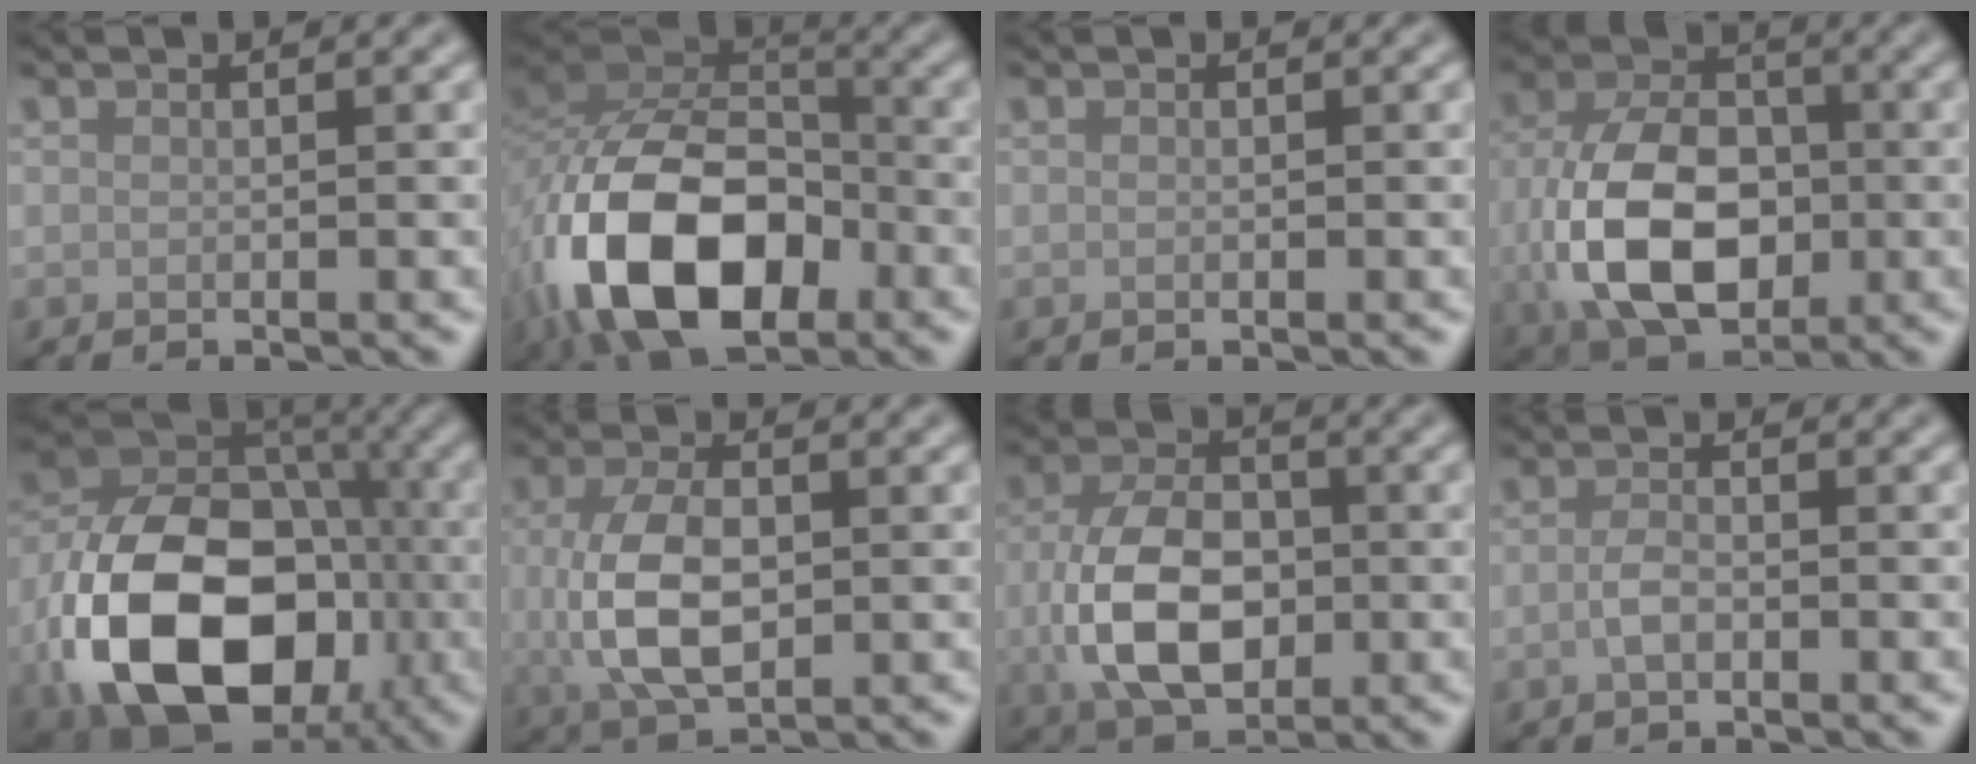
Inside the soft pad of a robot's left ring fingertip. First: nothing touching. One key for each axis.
{"total": 14.0, "fx": -5.7, "fy": 8.3, "fz": 9.7, "tx": -0.196, "ty": -0.011, "tz": -0.111}
{"total": 0.0}
{"total": 11.1, "fx": -1.9, "fy": 7.3, "fz": 8.1, "tx": -0.172, "ty": -0.010, "tz": -0.039}
{"total": 17.2, "fx": -5.2, "fy": 11.8, "fz": 11.4, "tx": -0.207, "ty": -0.020, "tz": -0.098}
{"total": 7.0, "fx": -0.2, "fy": 4.1, "fz": 5.7, "tx": -0.129, "ty": -0.005, "tz": -0.003}
{"total": 8.4, "fx": -1.0, "fy": 5.5, "fz": 6.3, "tx": -0.134, "ty": -0.006, "tz": -0.020}
{"total": 1.8, "fx": -0.6, "fy": 0.8, "fz": 1.5, "tx": -0.031, "ty": 0.000, "tz": -0.014}